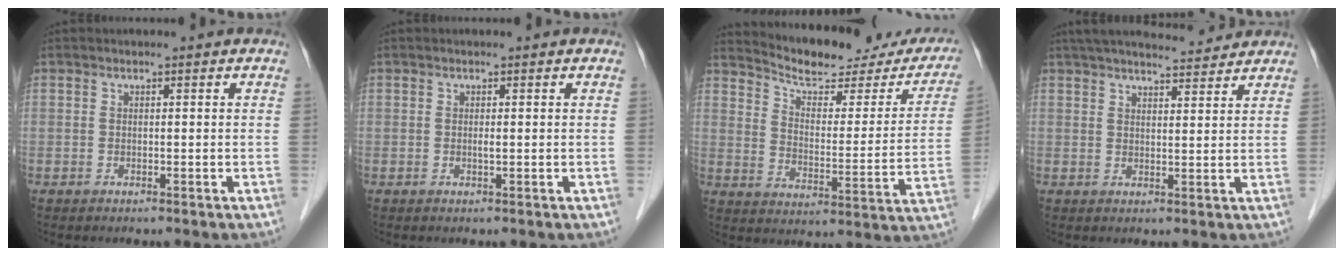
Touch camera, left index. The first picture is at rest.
{"total": 0.5, "force": [0.1, 0.0, 0.5], "torque": [-0.012, -0.001, 0.001]}
{"total": 20.5, "force": [18.5, 5.3, 6.9], "torque": [-0.083, -0.031, 0.235]}
{"total": 12.4, "force": [11.2, 1.9, 4.8], "torque": [-0.074, 0.025, 0.161]}